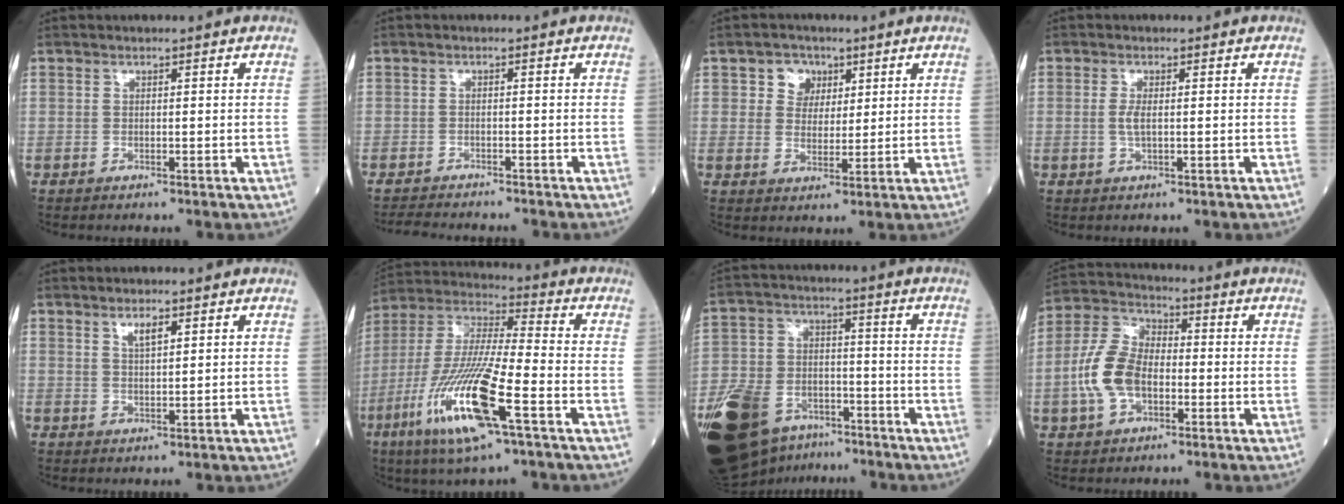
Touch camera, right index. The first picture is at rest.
{"total": 4.8, "force": [-4.6, 0.6, 1.1], "torque": [-0.012, -0.014, -0.078]}
{"total": 4.3, "force": [2.1, 3.6, 1.2], "torque": [-0.019, 0.011, 0.037]}
{"total": 1.9, "force": [0.0, 0.6, 1.8], "torque": [-0.043, -0.002, 0.001]}
{"total": 2.5, "force": [1.5, 0.6, 1.9], "torque": [-0.036, 0.001, 0.030]}
{"total": 18.5, "force": [-7.6, 2.0, 16.7], "torque": [-0.363, -0.030, -0.143]}
{"total": 23.7, "force": [-14.3, 13.4, 13.3], "torque": [-0.342, -0.008, -0.248]}
{"total": 10.2, "force": [-2.0, 6.2, 7.8], "torque": [-0.183, 0.023, -0.043]}